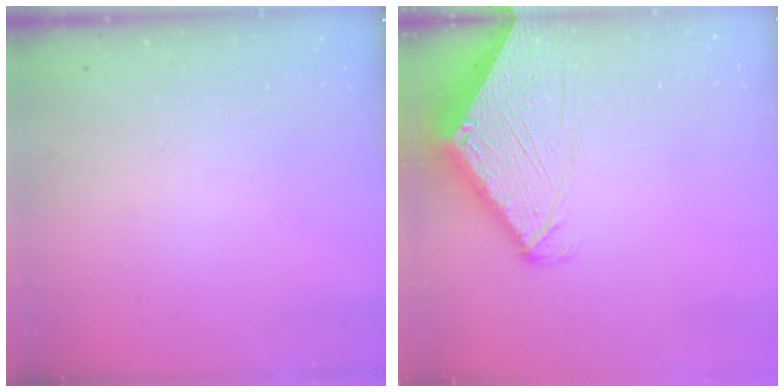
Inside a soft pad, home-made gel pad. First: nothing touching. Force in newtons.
{"total": 4.2, "press": 4.2, "slide": 0.4}